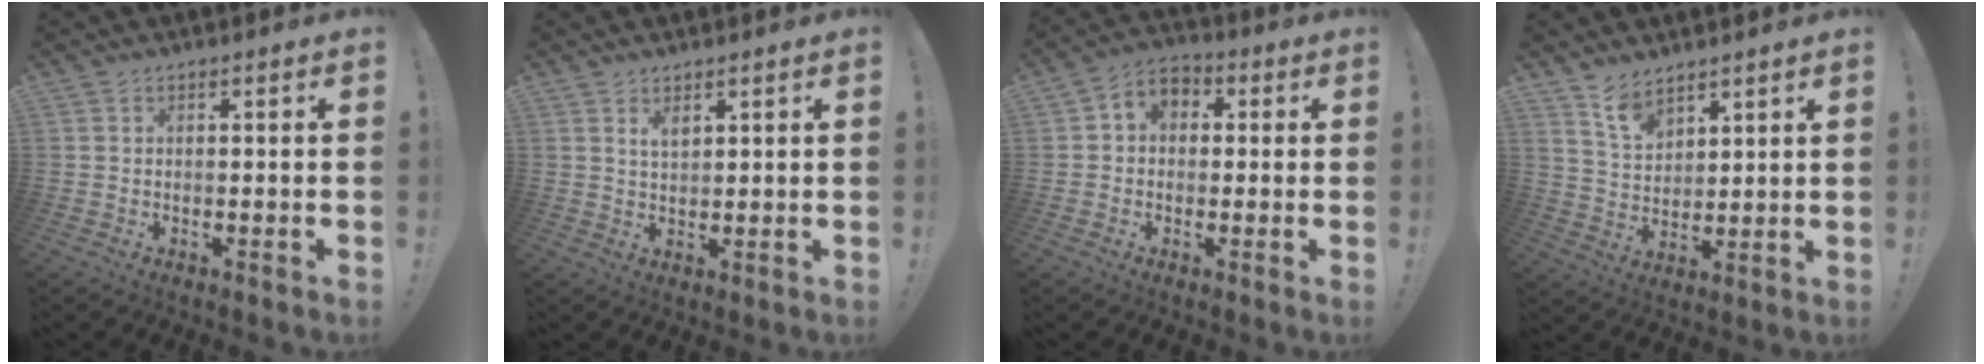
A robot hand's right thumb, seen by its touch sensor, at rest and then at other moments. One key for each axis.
{"total": 2.9, "fx": 2.1, "fy": 1.2, "fz": 1.6, "tx": -0.013, "ty": -0.015, "tz": 0.033}
{"total": 5.2, "fx": -0.5, "fy": 4.6, "fz": 2.6, "tx": -0.039, "ty": 0.015, "tz": -0.006}
{"total": 7.8, "fx": 6.2, "fy": 4.1, "fz": 2.5, "tx": -0.045, "ty": -0.044, "tz": 0.118}